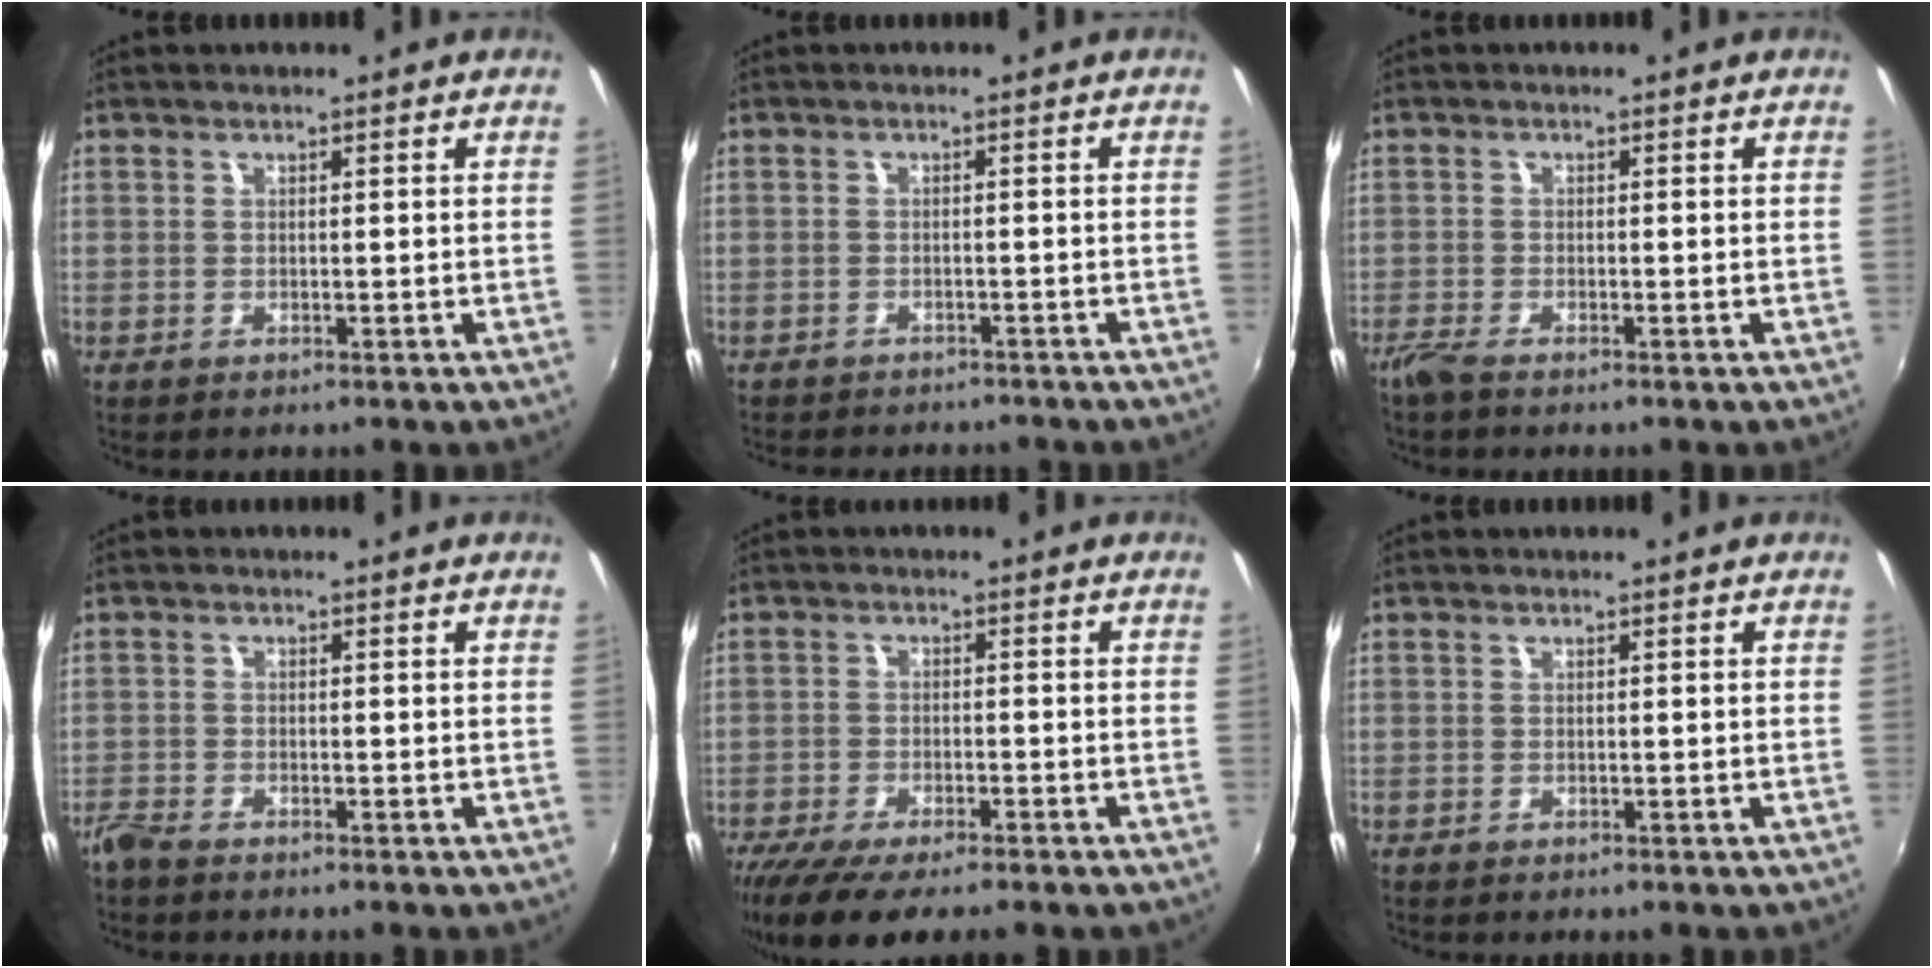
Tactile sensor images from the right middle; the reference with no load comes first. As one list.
[{"total": 5.8, "force": [-5.3, 1.5, 1.8], "torque": [-0.048, -0.014, -0.076]}, {"total": 2.3, "force": [-2.0, 0.1, 1.2], "torque": [-0.034, -0.008, -0.043]}, {"total": 2.9, "force": [-2.7, 0.6, 1.1], "torque": [-0.033, -0.012, -0.055]}, {"total": 10.6, "force": [-8.5, 1.9, 6.1], "torque": [-0.138, -0.040, -0.146]}, {"total": 0.0}]